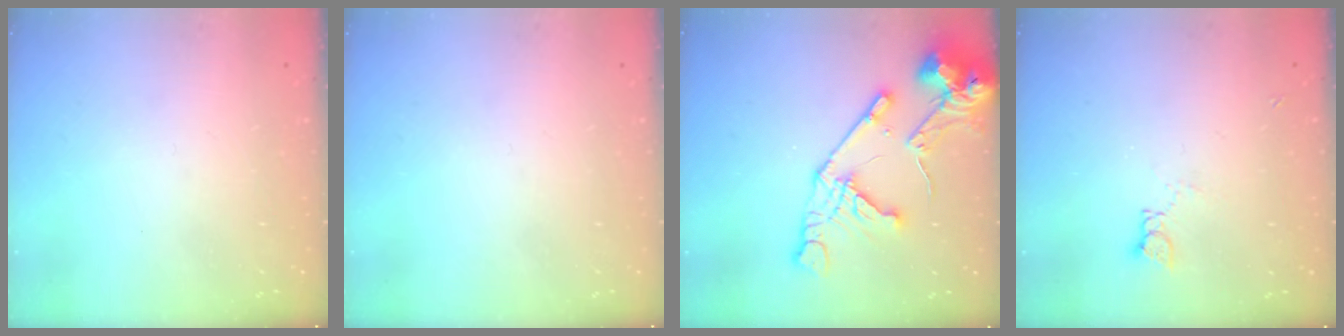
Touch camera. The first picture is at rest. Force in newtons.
{"total": 0.0}
{"total": 18.4, "press": 18.3, "slide": 2.1}
{"total": 2.8, "press": 2.8, "slide": 0.4}